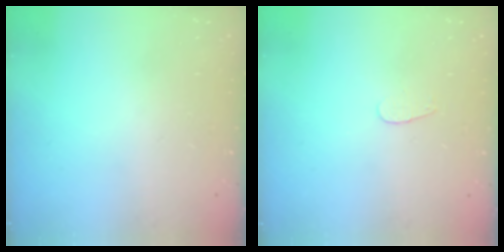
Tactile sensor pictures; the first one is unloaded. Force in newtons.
{"total": 3.1, "press": 3.1, "slide": 0.4}